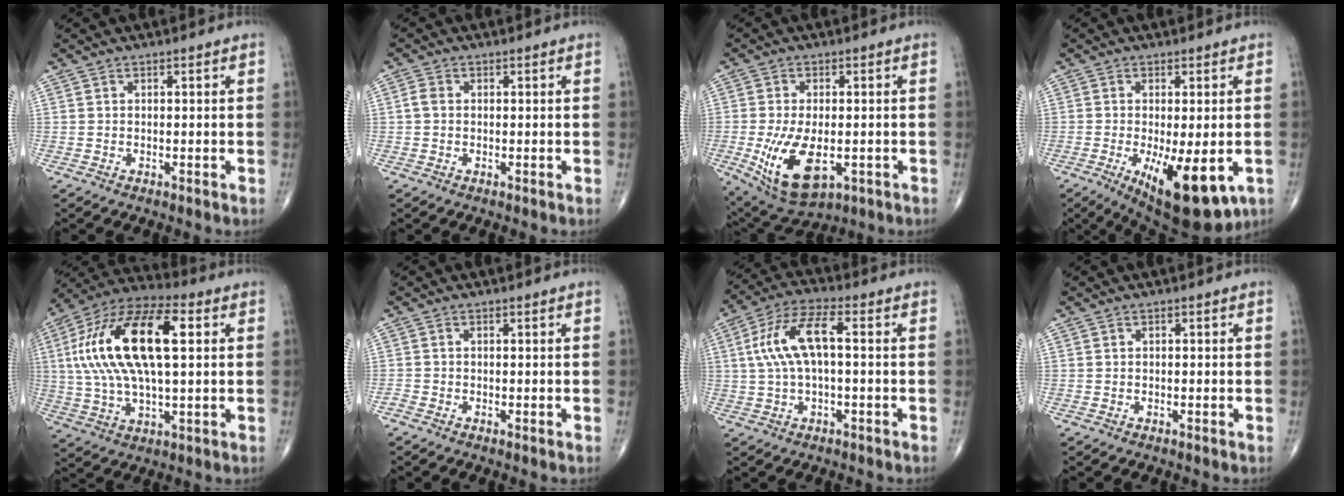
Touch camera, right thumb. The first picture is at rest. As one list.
[{"total": 1.8, "force": [0.0, 1.4, 1.1], "torque": [-0.022, 0.005, -0.002]}, {"total": 12.7, "force": [-3.1, 6.5, 10.4], "torque": [-0.189, -0.011, -0.035]}, {"total": 13.6, "force": [-4.3, 4.7, 12.0], "torque": [-0.175, -0.019, -0.050]}, {"total": 22.5, "force": [4.1, 9.7, 19.8], "torque": [-0.388, 0.023, 0.064]}, {"total": 0.8, "force": [-0.6, 0.3, 0.4], "torque": [-0.010, -0.003, -0.018]}, {"total": 10.7, "force": [1.1, 4.2, 9.8], "torque": [-0.211, 0.036, 0.019]}, {"total": 0.0}]